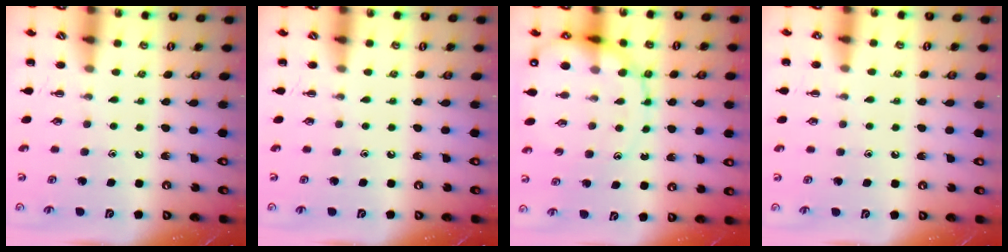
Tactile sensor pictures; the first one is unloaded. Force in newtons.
{"total": 0.0}
{"total": 14.5, "press": 14.0, "slide": 3.8}
{"total": 3.2, "press": 3.1, "slide": 1.1}